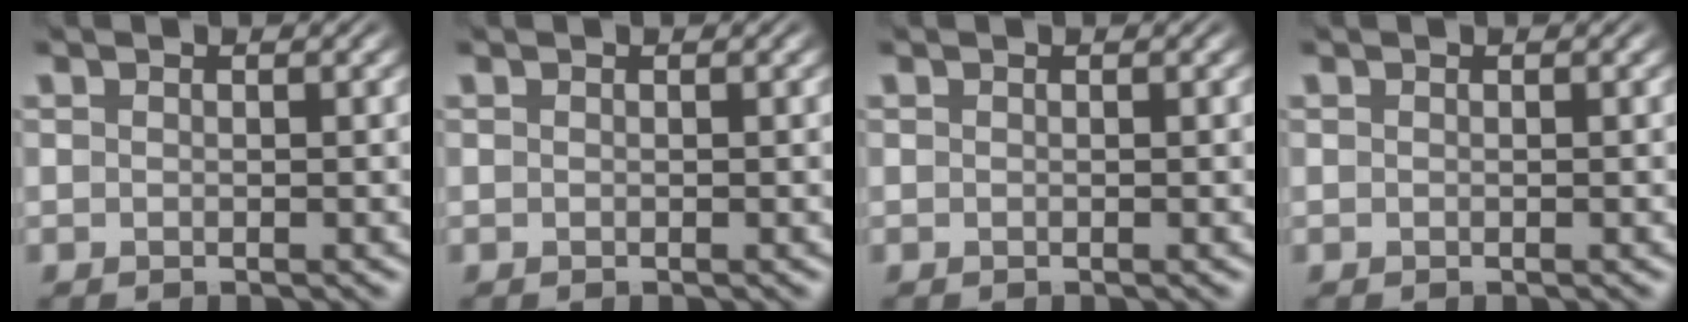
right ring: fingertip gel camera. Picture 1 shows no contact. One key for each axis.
{"total": 0.0}
{"total": 0.0}
{"total": 0.0}